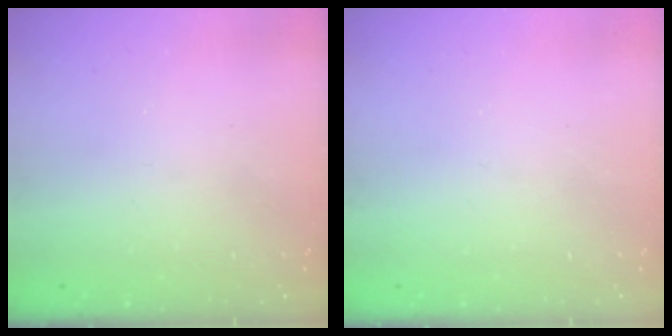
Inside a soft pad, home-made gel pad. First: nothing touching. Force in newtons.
{"total": 0.0}